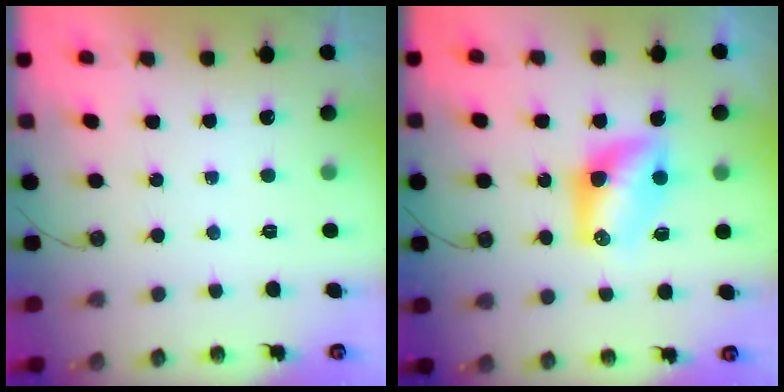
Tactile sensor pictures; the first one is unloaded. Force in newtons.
{"total": 8.5, "press": 8.4, "slide": 0.8}